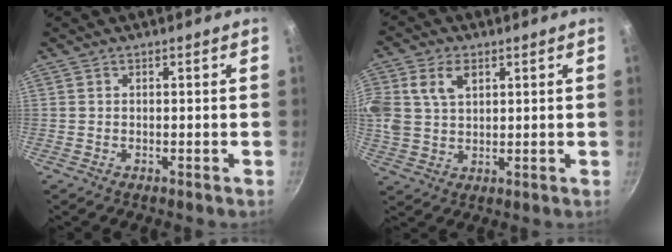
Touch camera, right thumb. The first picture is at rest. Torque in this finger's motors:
{"motor_torque": [0.24, 0.61, 0.12, 0.09, 0.18]}